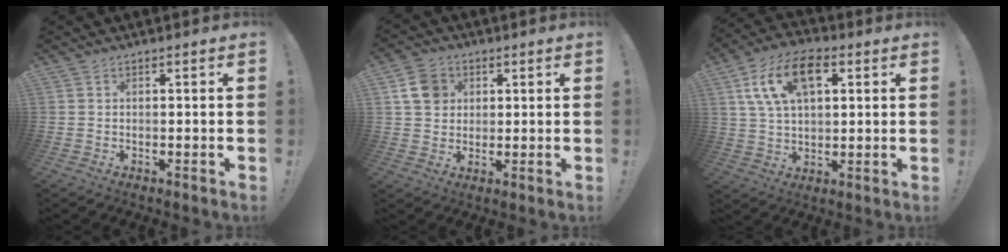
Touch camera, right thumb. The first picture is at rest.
{"total": 8.9, "force": [3.0, 7.6, 3.5], "torque": [-0.046, -0.002, 0.064]}
{"total": 15.8, "force": [5.8, 9.1, 11.6], "torque": [-0.204, -0.005, 0.104]}